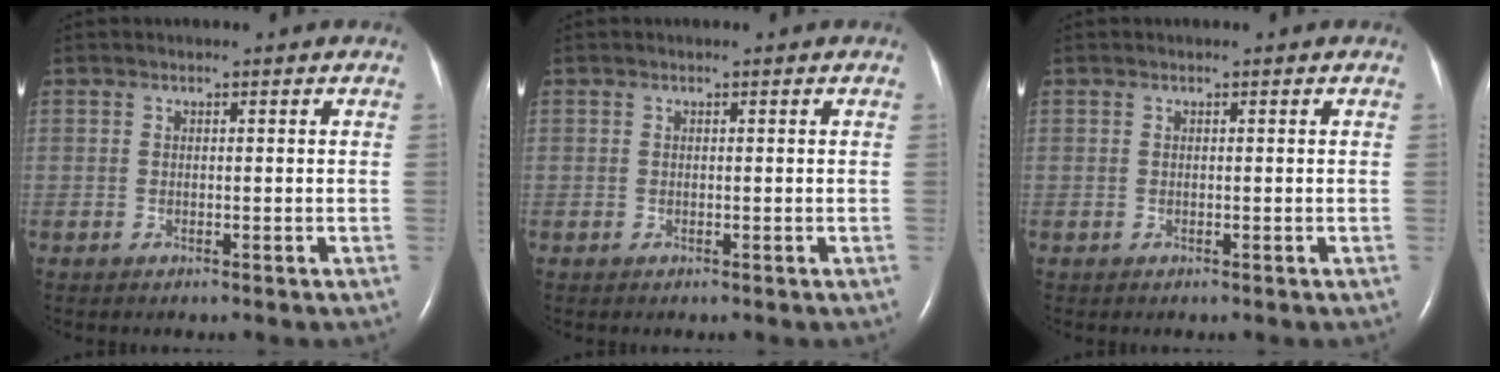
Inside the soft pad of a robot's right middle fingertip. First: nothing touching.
{"total": 0.0}
{"total": 0.0}